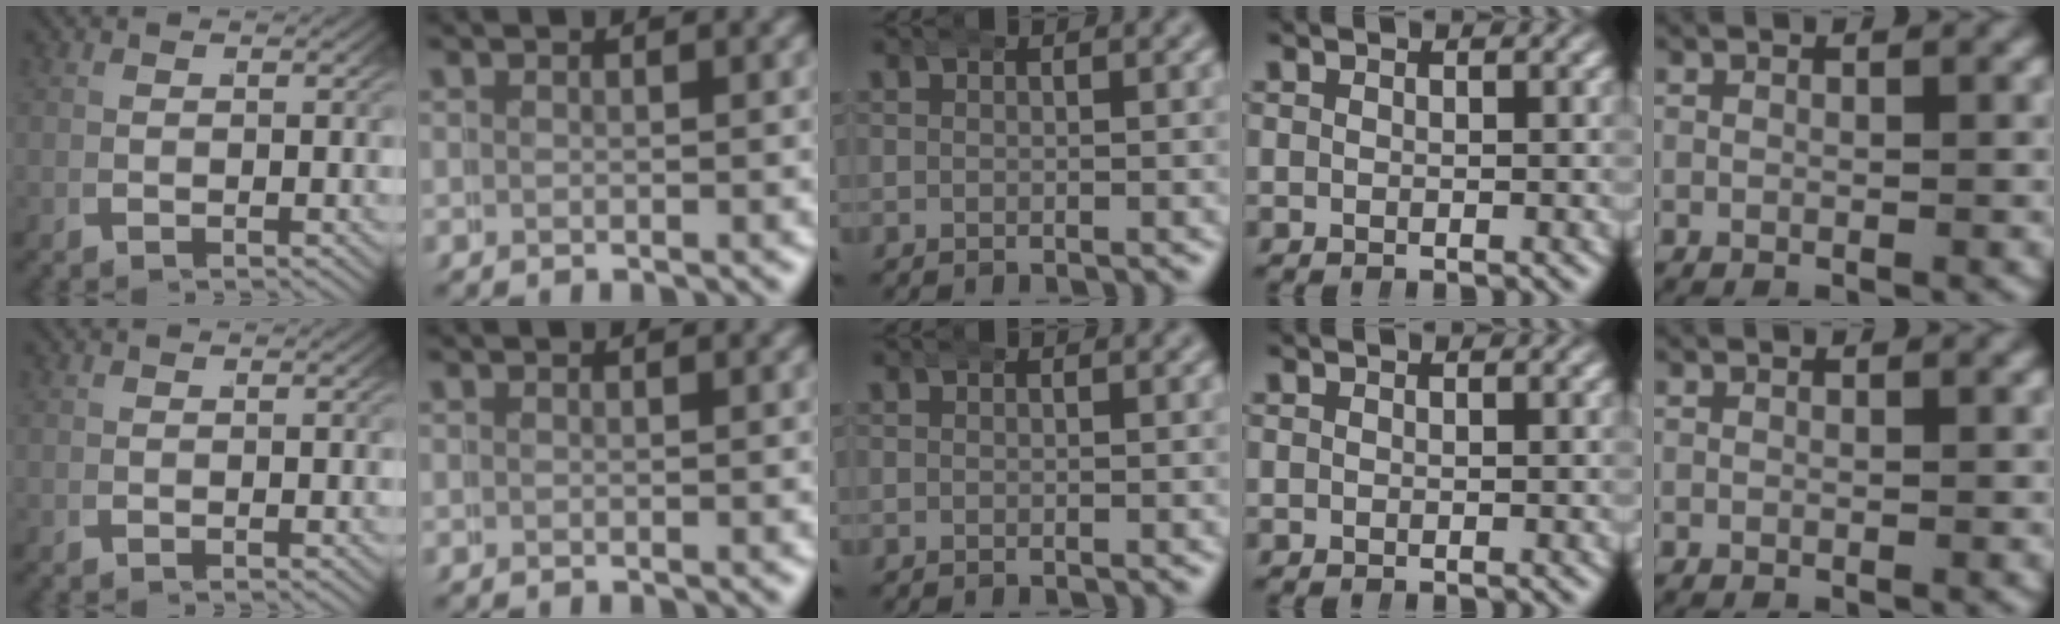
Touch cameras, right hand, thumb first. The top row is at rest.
{}